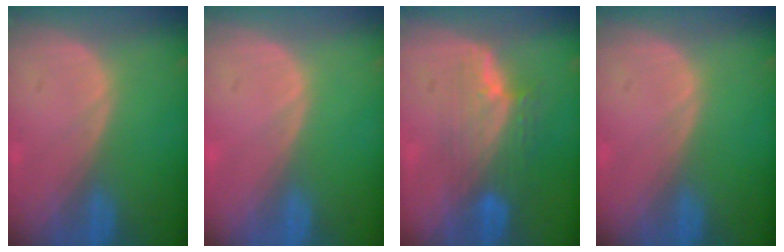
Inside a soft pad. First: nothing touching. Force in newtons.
{"total": 0.0}
{"total": 7.5, "press": 6.9, "slide": 3.0}
{"total": 0.0}